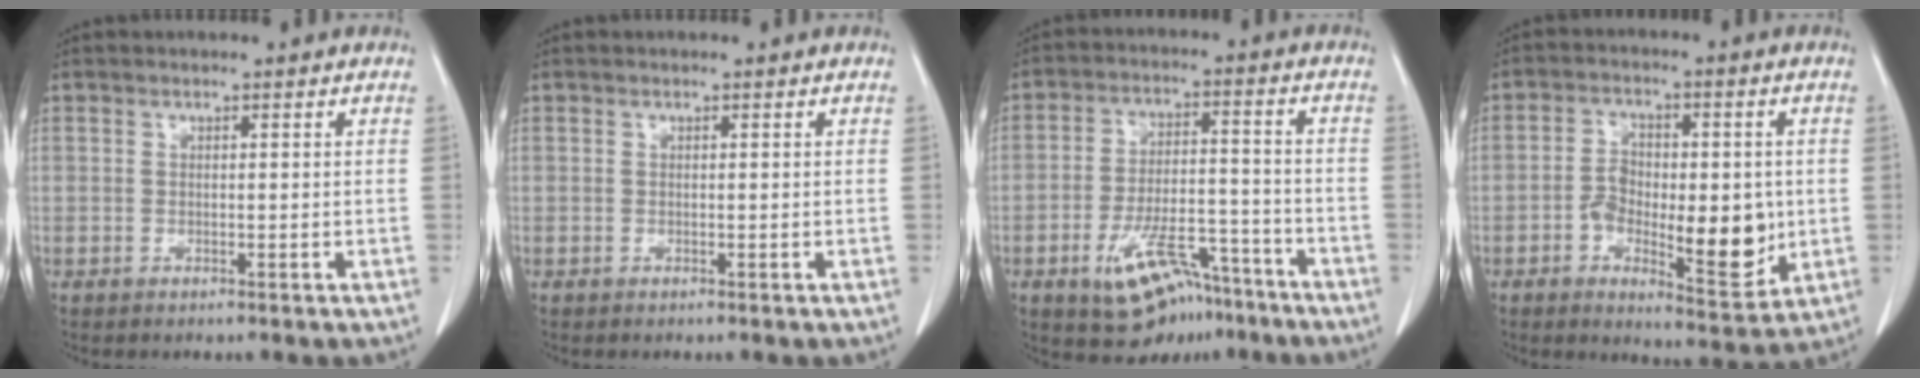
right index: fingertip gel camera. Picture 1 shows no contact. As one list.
[{"total": 0.0}, {"total": 11.8, "force": [-7.4, 4.9, 7.8], "torque": [-0.130, 0.010, -0.113]}, {"total": 12.3, "force": [-2.0, 5.4, 10.8], "torque": [-0.158, -0.003, -0.023]}]